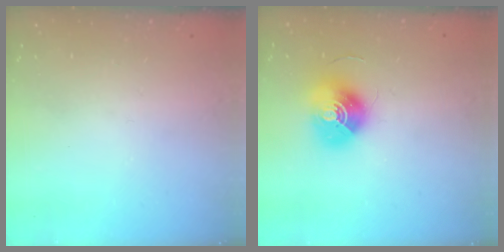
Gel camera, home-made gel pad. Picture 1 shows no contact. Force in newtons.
{"total": 12.7, "press": 12.7, "slide": 0.5}